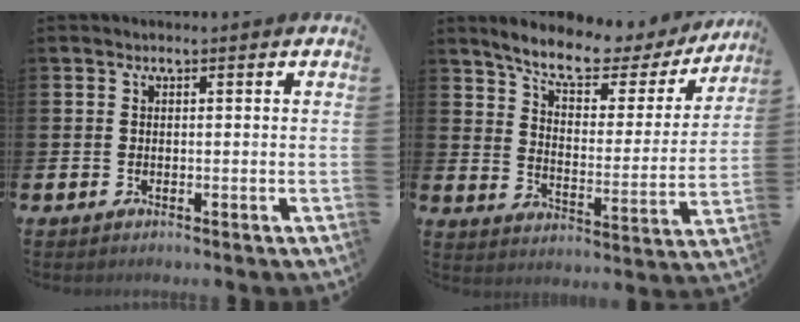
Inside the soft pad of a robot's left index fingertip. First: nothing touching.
{"total": 8.6, "force": [7.5, 2.3, 3.3], "torque": [-0.095, -0.049, 0.126]}